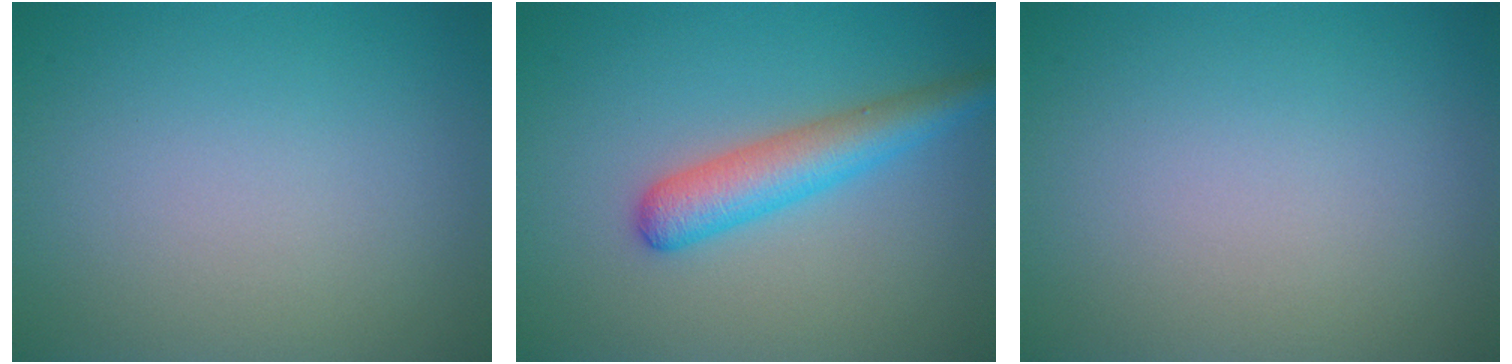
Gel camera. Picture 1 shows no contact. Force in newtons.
{"total": 4.1, "press": 4.1, "slide": 0.1}
{"total": 0.0}